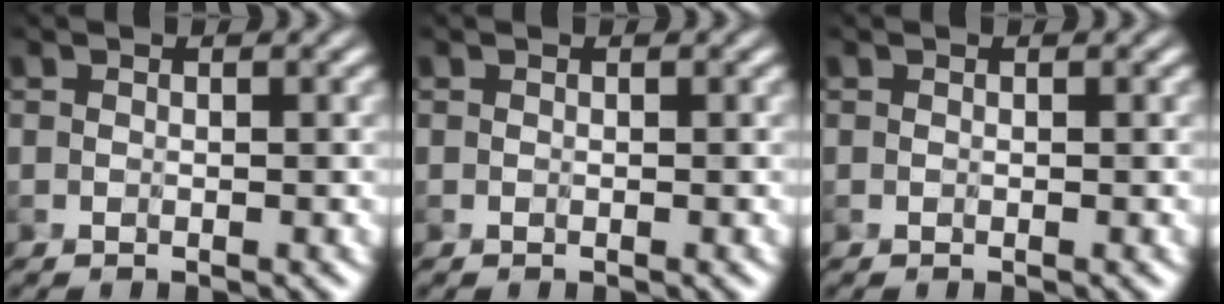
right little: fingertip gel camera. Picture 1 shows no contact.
{"total": 0.0}
{"total": 0.0}